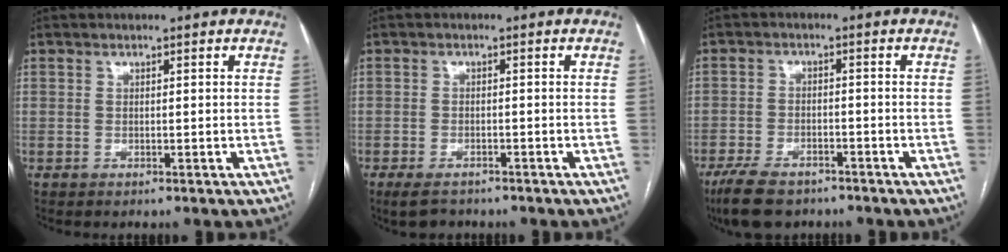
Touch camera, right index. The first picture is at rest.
{"total": 3.8, "force": [-3.0, 1.7, 1.6], "torque": [-0.028, -0.005, -0.043]}
{"total": 8.5, "force": [-6.5, 3.5, 4.2], "torque": [-0.078, -0.008, -0.105]}